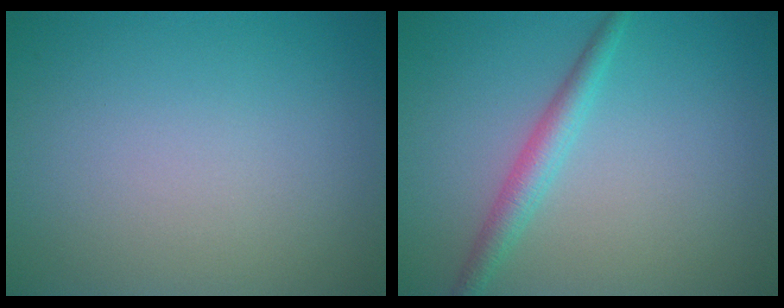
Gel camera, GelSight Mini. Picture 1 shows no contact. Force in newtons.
{"total": 2.4, "press": 2.4, "slide": 0.1}